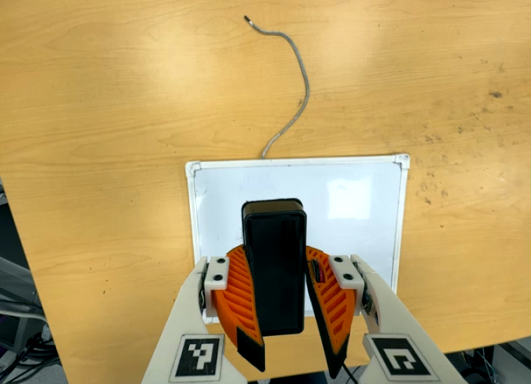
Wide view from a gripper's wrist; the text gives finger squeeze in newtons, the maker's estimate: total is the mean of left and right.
{"total": 11.4, "left": 10.7, "right": 12.2}